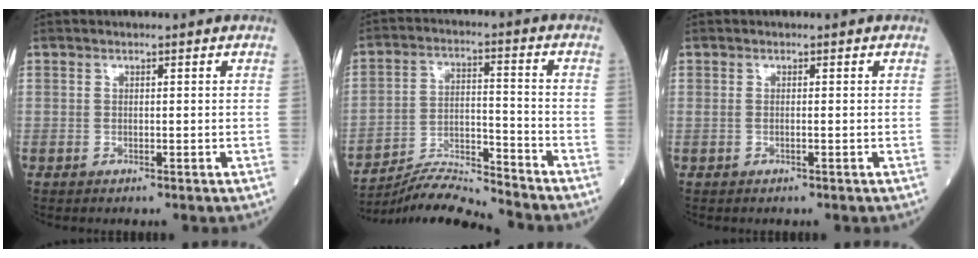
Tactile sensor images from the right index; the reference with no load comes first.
{"total": 9.2, "force": [-9.0, -1.6, 0.8], "torque": [-0.017, 0.014, -0.162]}
{"total": 0.0}